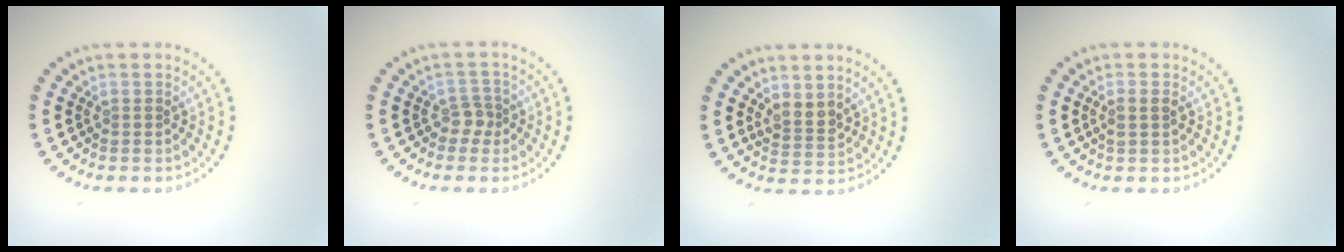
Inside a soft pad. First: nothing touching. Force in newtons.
{"total": 1.3, "press": 1.0, "slide": 0.9}
{"total": 1.9, "press": 1.6, "slide": 1.0}
{"total": 1.2, "press": 1.1, "slide": 0.5}